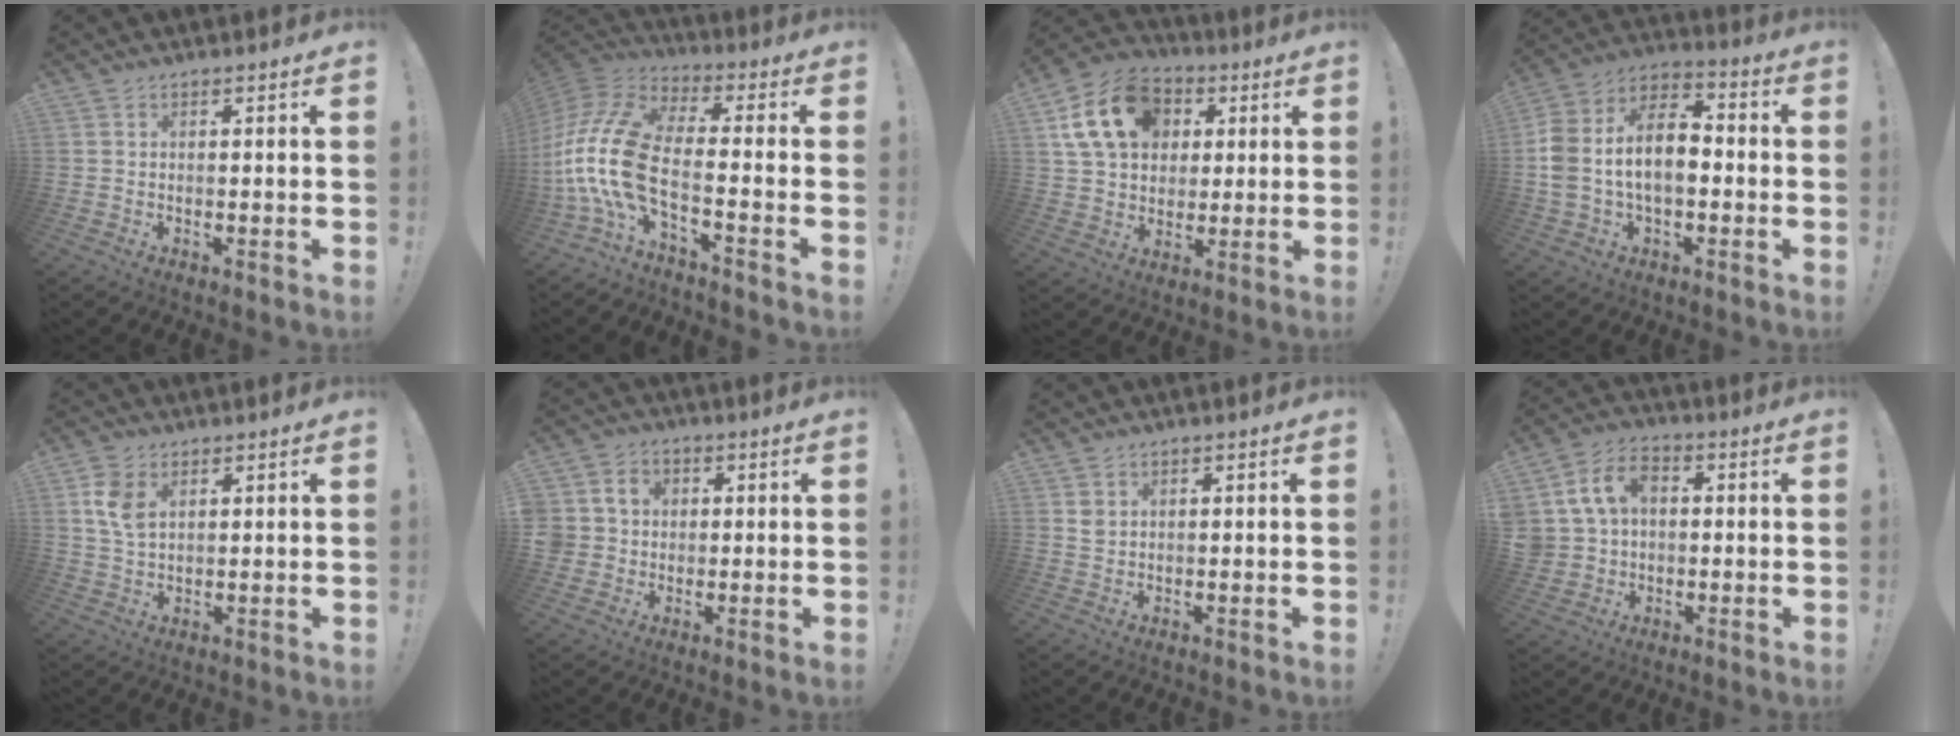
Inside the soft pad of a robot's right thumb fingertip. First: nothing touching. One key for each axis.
{"total": 16.7, "fx": -2.7, "fy": 8.1, "fz": 14.4, "tx": -0.318, "ty": 0.006, "tz": -0.046}
{"total": 18.1, "fx": 6.2, "fy": 13.5, "fz": 10.4, "tx": -0.169, "ty": -0.008, "tz": 0.121}
{"total": 15.0, "fx": -1.1, "fy": 10.0, "fz": 11.2, "tx": -0.211, "ty": 0.019, "tz": -0.017}
{"total": 7.3, "fx": 2.9, "fy": 4.6, "fz": 5.0, "tx": -0.086, "ty": -0.005, "tz": 0.054}
{"total": 6.8, "fx": 0.7, "fy": 6.5, "fz": 1.9, "tx": -0.036, "ty": 0.003, "tz": 0.018}
{"total": 1.8, "fx": 1.1, "fy": 1.2, "fz": 0.7, "tx": -0.001, "ty": -0.005, "tz": 0.018}
{"total": 11.6, "fx": 3.0, "fy": 9.1, "fz": 6.5, "tx": -0.119, "ty": 0.014, "tz": 0.065}